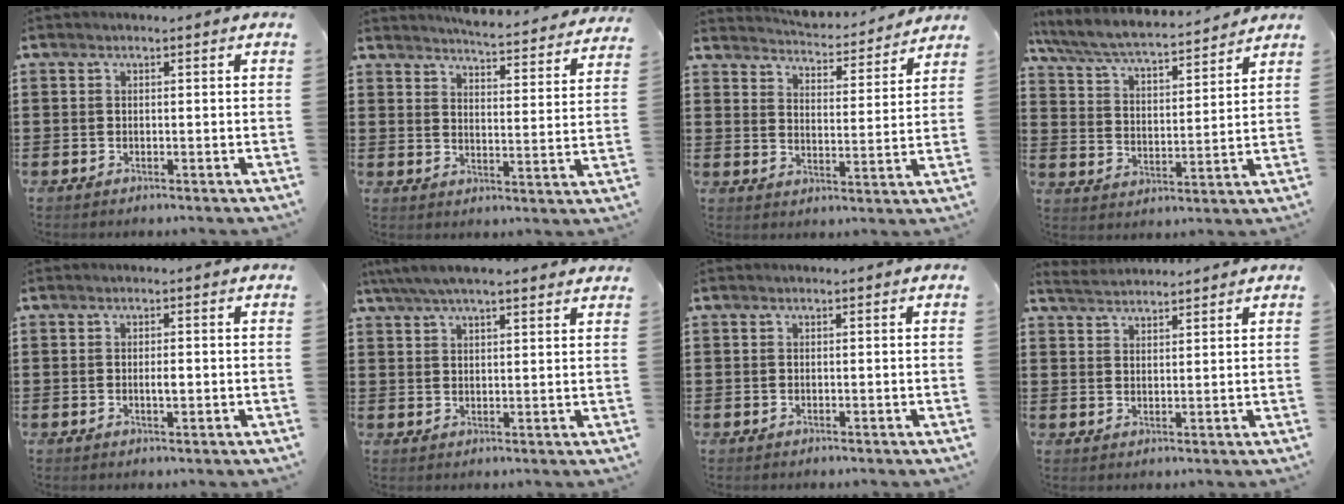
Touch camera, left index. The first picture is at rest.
{"total": 4.7, "force": [4.7, -0.6, 0.6], "torque": [-0.028, -0.043, 0.077]}
{"total": 4.0, "force": [4.0, -0.1, 0.2], "torque": [-0.018, -0.038, 0.061]}
{"total": 6.2, "force": [5.9, 0.4, 2.1], "torque": [-0.067, -0.039, 0.097]}
{"total": 1.6, "force": [-0.1, 0.5, 1.6], "torque": [-0.030, 0.000, -0.001]}
{"total": 5.1, "force": [4.3, 0.9, 2.6], "torque": [-0.061, -0.004, 0.077]}
{"total": 0.0}
{"total": 2.8, "force": [2.7, 0.2, 0.1], "torque": [-0.012, -0.003, 0.053]}